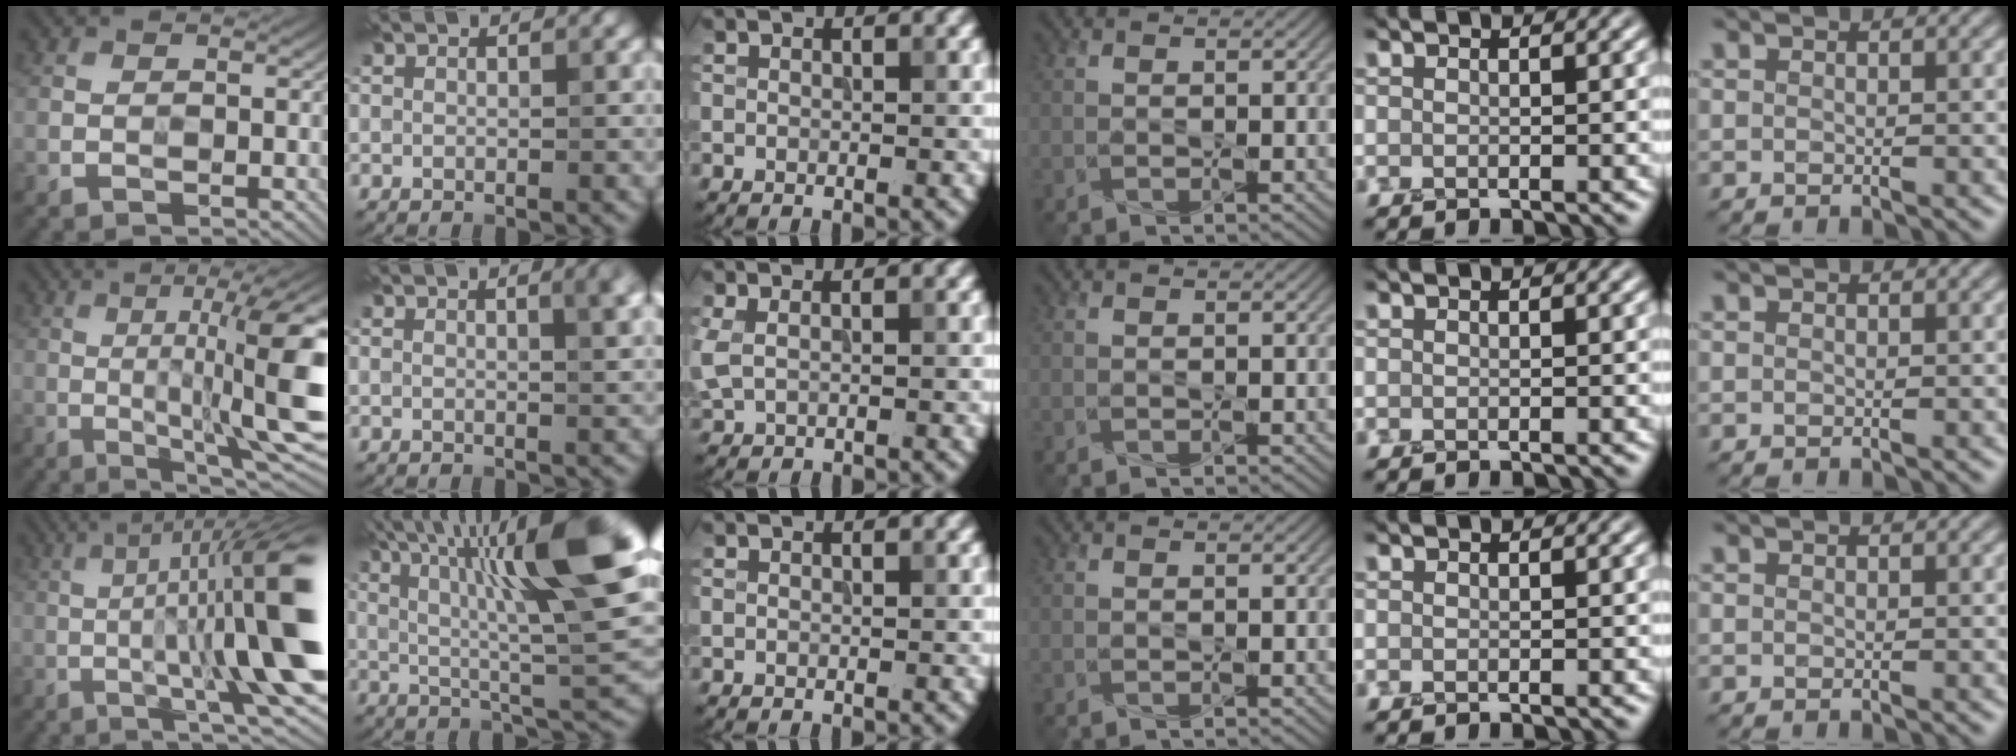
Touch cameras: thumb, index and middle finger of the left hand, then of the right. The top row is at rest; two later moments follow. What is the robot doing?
{"motion": "press", "object": "grip strengthener"}